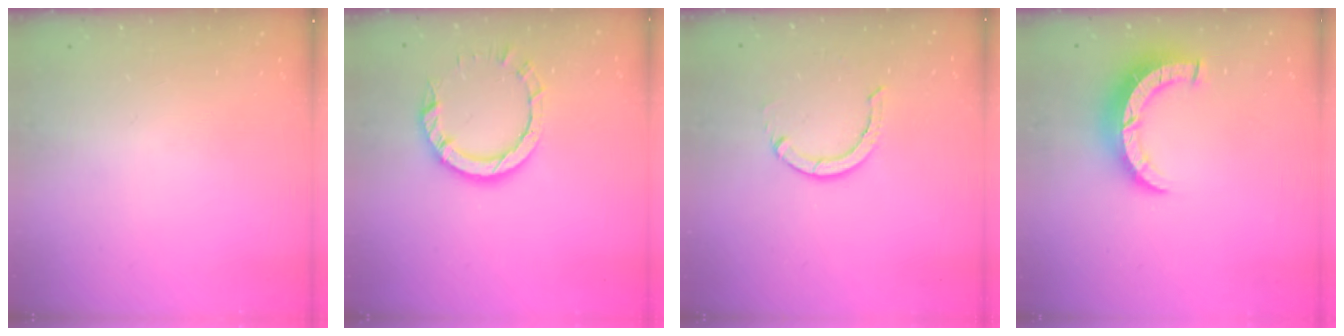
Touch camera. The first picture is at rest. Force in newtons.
{"total": 7.6, "press": 7.6, "slide": 0.8}
{"total": 3.7, "press": 3.7, "slide": 0.3}
{"total": 8.4, "press": 8.4, "slide": 0.3}